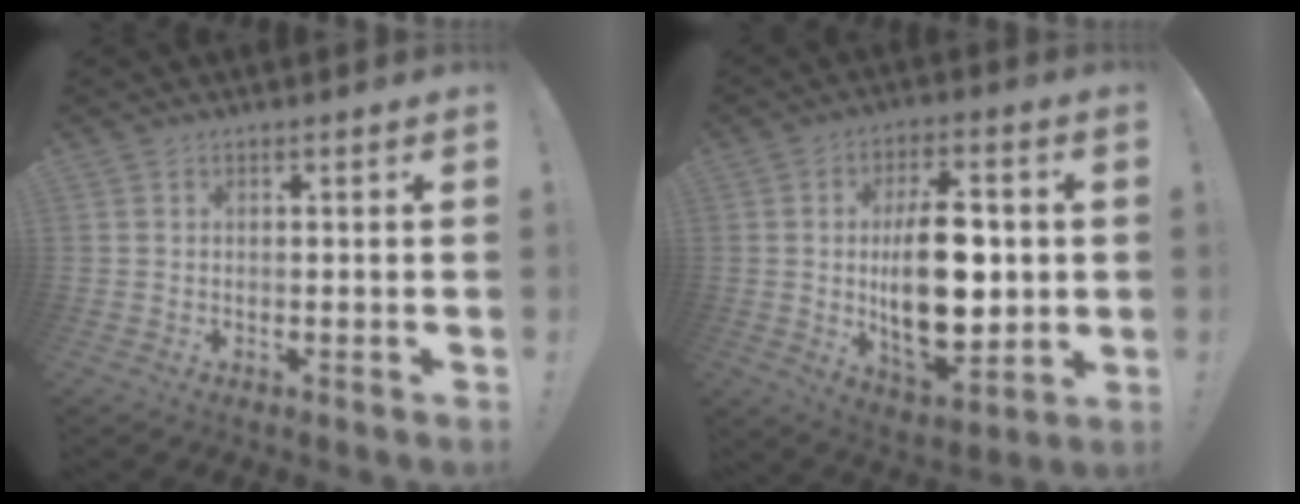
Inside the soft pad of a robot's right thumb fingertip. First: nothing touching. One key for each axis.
{"total": 20.3, "fx": 0.6, "fy": 10.6, "fz": 17.3, "tx": -0.283, "ty": -0.009, "tz": 0.010}